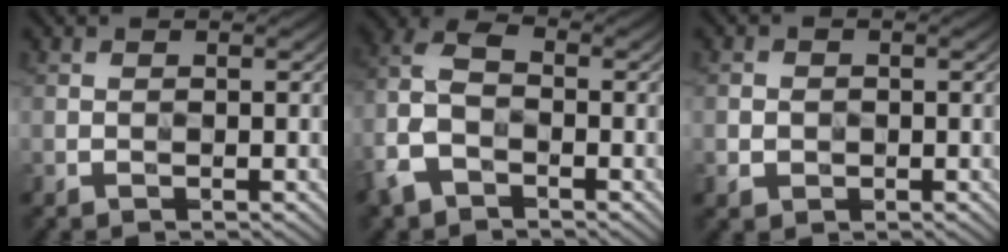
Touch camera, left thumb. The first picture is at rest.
{"total": 7.7, "force": [-3.6, 4.6, 5.0], "torque": [-0.132, 0.001, -0.086]}
{"total": 1.6, "force": [-0.4, 1.4, 0.6], "torque": [-0.010, -0.006, -0.008]}